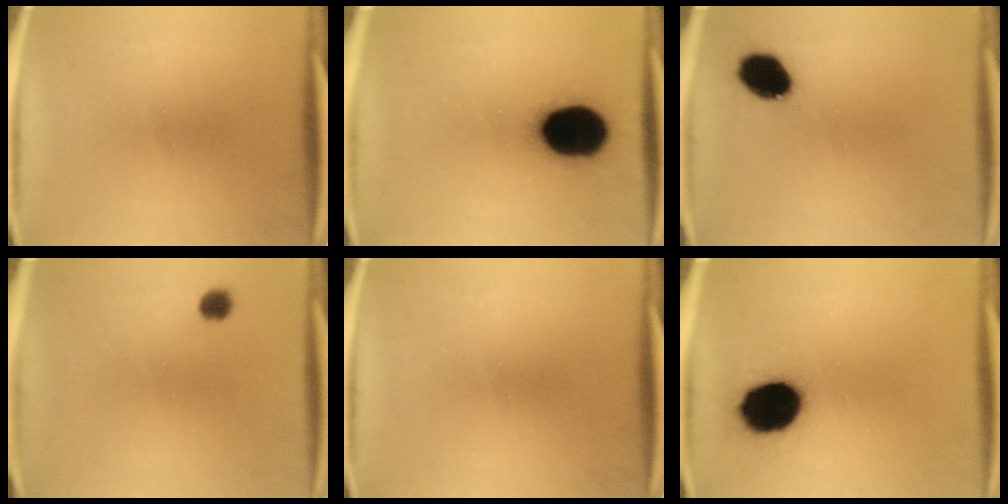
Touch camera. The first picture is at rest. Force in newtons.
{"total": 19.6}
{"total": 8.6}
{"total": 1.8}
{"total": 0.0}
{"total": 15.9}